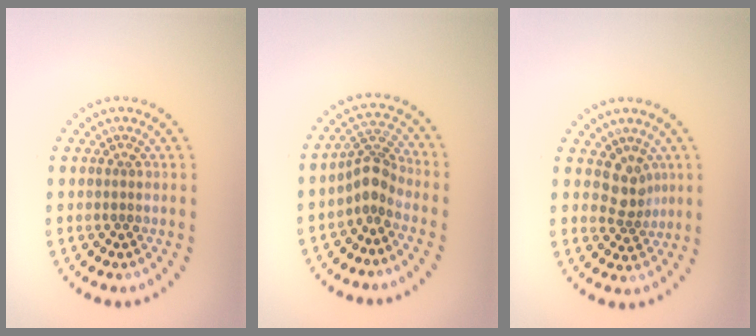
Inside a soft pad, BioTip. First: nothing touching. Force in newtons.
{"total": 2.9, "press": 2.1, "slide": 2.0}
{"total": 2.6, "press": 1.9, "slide": 1.7}